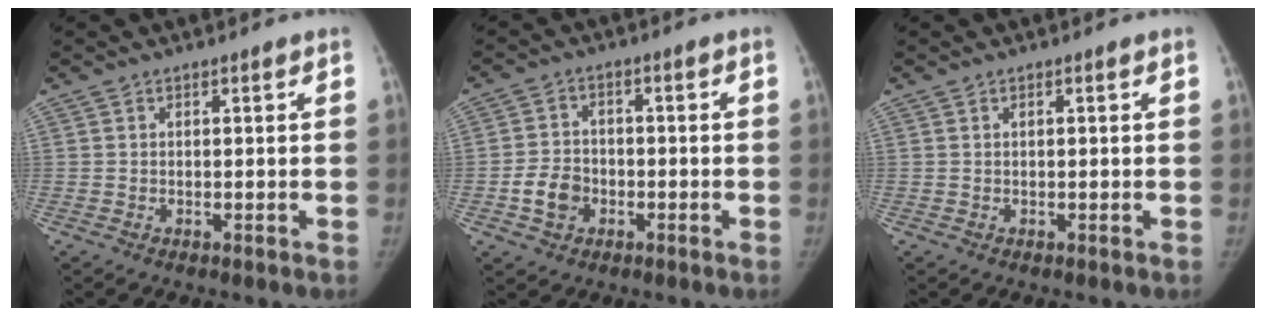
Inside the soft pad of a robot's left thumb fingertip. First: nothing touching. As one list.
[{"total": 5.8, "force": [-2.1, 4.7, 2.8], "torque": [-0.035, 0.017, -0.039]}, {"total": 0.0}]